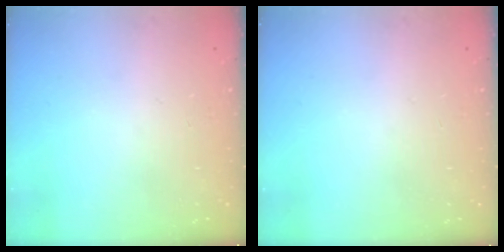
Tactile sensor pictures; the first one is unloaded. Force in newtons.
{"total": 0.0}